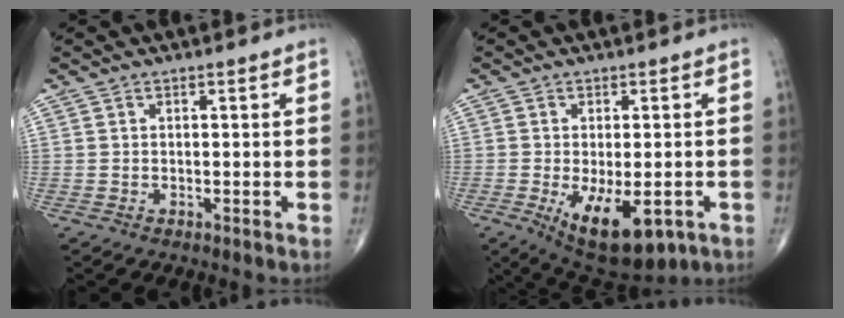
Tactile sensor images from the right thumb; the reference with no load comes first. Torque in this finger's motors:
{"motor_torque": [-0.08, 0.67, 0.02, -0.10, 0.04]}